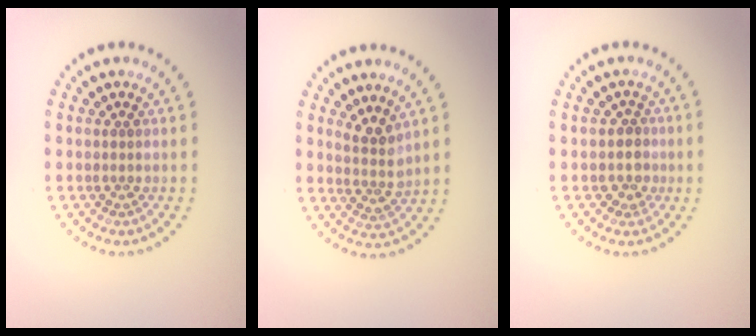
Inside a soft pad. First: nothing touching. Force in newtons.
{"total": 2.4, "press": 1.9, "slide": 1.5}
{"total": 1.9, "press": 1.6, "slide": 1.1}